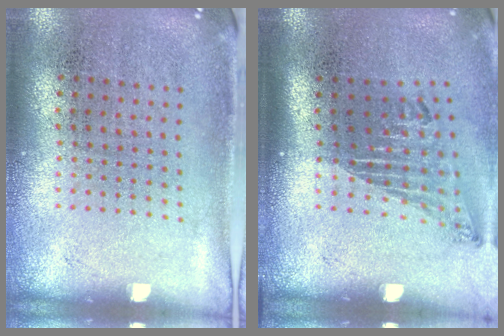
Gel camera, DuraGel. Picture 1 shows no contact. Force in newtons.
{"total": 1.7, "press": 1.1, "slide": 1.3}